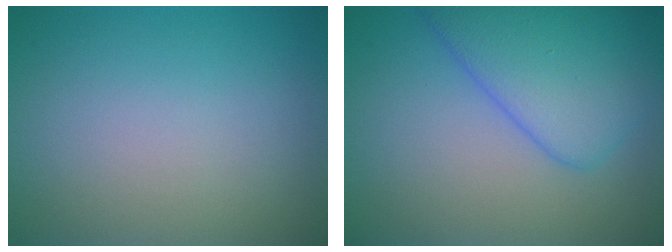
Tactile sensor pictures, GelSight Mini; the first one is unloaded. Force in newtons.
{"total": 6.1, "press": 6.1, "slide": 0.1}